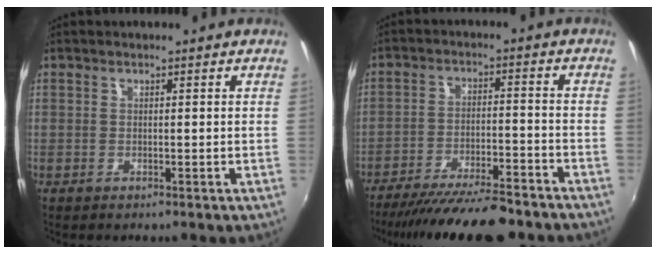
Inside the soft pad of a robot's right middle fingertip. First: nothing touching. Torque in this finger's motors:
{"motor_torque": [1.07, -1.07, 0.31, 0.10]}